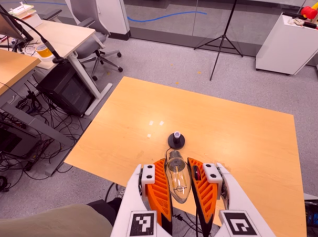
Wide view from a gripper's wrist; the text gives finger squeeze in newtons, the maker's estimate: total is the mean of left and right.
{"total": 20.7, "left": 22.5, "right": 18.9}